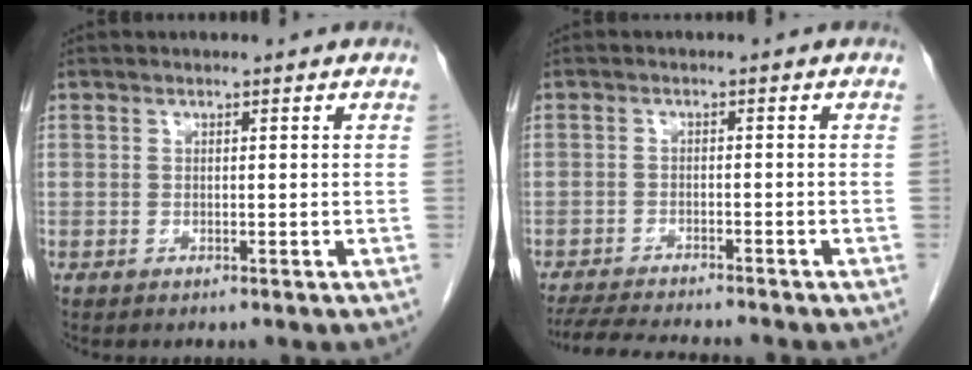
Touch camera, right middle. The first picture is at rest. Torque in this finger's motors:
{"motor_torque": [0.09, -0.07, 0.01, 0.03]}